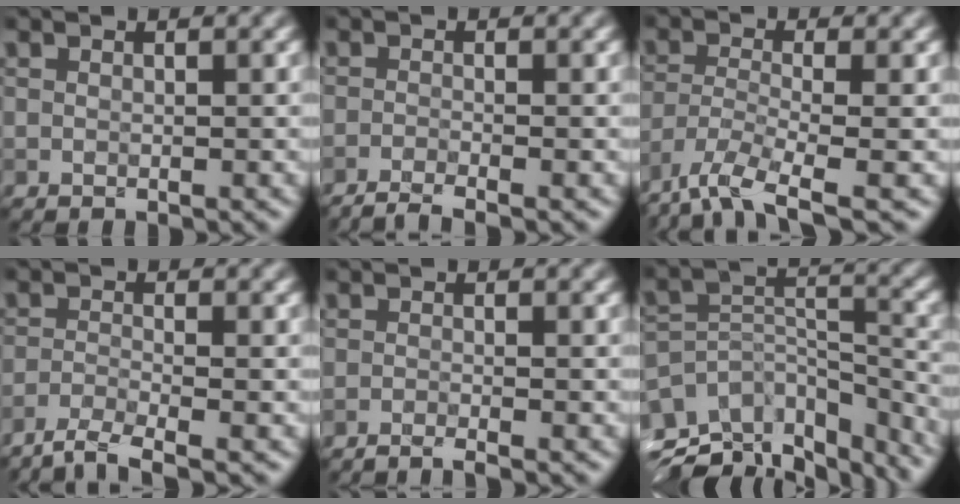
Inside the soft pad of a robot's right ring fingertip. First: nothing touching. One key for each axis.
{"total": 2.7, "fx": -2.2, "fy": 0.3, "fz": 1.5, "tx": -0.033, "ty": 0.000, "tz": -0.049}
{"total": 7.0, "fx": -5.3, "fy": 1.7, "fz": 4.2, "tx": -0.088, "ty": -0.014, "tz": -0.107}
{"total": 3.1, "fx": -2.6, "fy": 0.4, "fz": 1.7, "tx": -0.034, "ty": -0.003, "tz": -0.060}
{"total": 1.9, "fx": -1.5, "fy": 0.2, "fz": 1.1, "tx": -0.019, "ty": 0.003, "tz": -0.032}
{"total": 10.9, "fx": -8.6, "fy": 4.8, "fz": 4.8, "tx": -0.100, "ty": 0.018, "tz": -0.116}